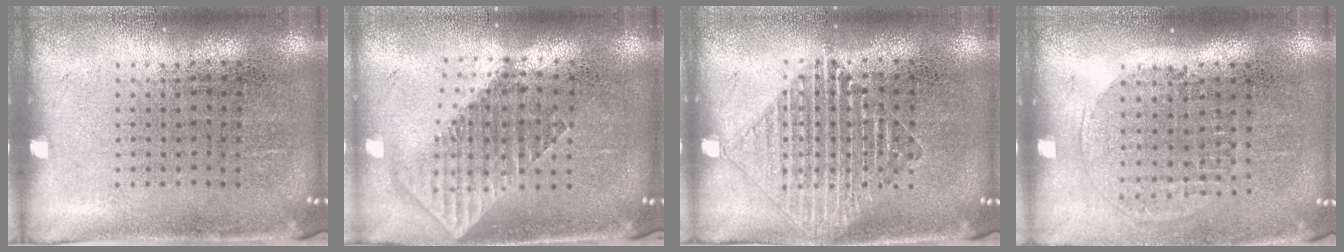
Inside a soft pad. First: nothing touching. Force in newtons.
{"total": 1.9, "press": 1.5, "slide": 1.1}
{"total": 1.3, "press": 1.3, "slide": 0.2}
{"total": 1.3, "press": 1.2, "slide": 0.6}